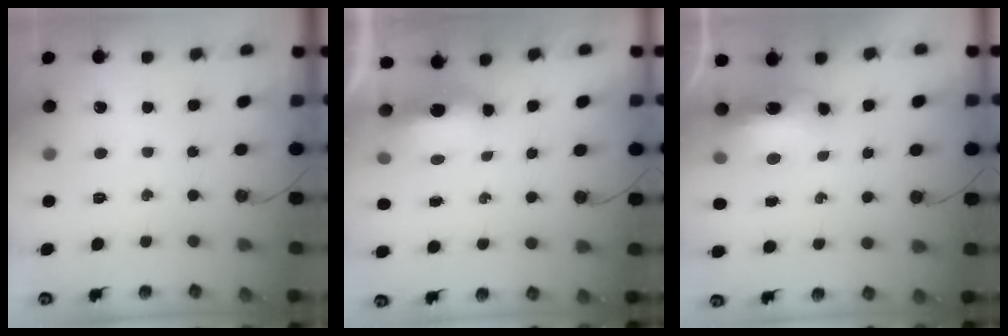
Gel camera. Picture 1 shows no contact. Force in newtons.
{"total": 6.6, "press": 6.5, "slide": 1.1}
{"total": 12.7, "press": 12.7, "slide": 1.4}